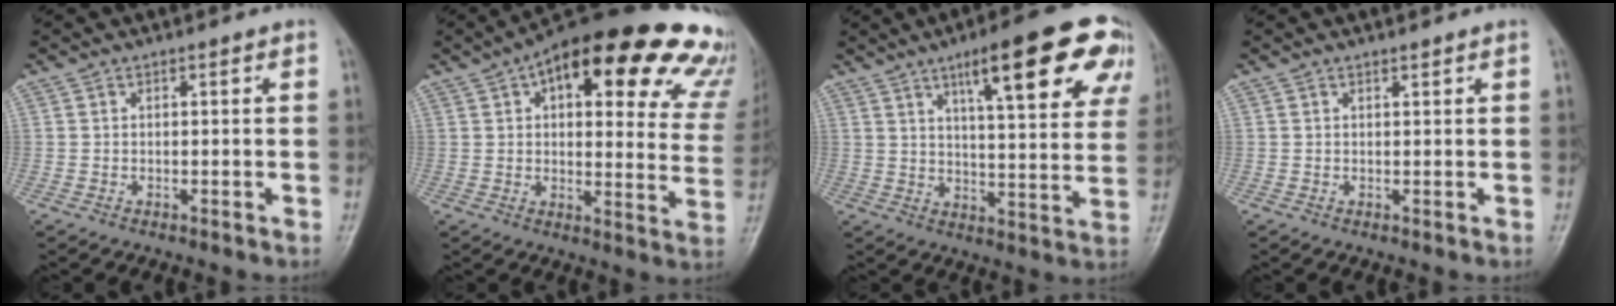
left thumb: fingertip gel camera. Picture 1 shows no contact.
{"total": 29.9, "force": [17.6, 11.2, 21.4], "torque": [-0.231, -0.018, 0.215]}
{"total": 20.4, "force": [10.6, 5.2, 16.7], "torque": [-0.197, -0.021, 0.146]}
{"total": 0.6, "force": [0.5, 0.1, 0.2], "torque": [-0.006, -0.005, 0.009]}